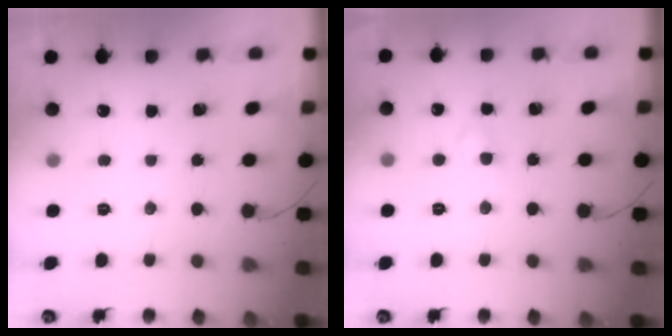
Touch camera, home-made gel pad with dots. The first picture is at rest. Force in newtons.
{"total": 2.1, "press": 1.9, "slide": 0.9}